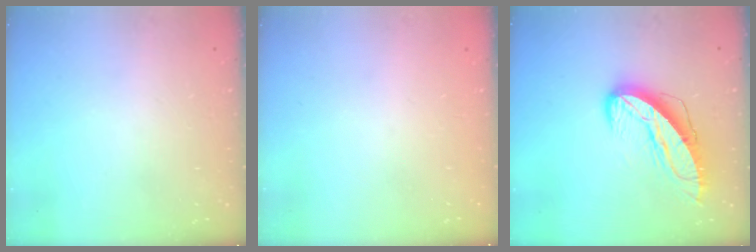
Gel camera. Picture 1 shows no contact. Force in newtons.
{"total": 0.0}
{"total": 11.3, "press": 11.3, "slide": 1.2}